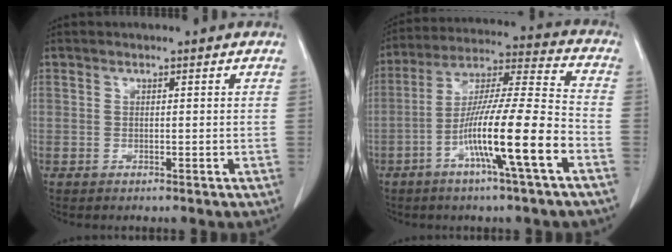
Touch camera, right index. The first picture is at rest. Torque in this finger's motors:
{"motor_torque": [1.86, -0.28, 1.05, 0.21]}